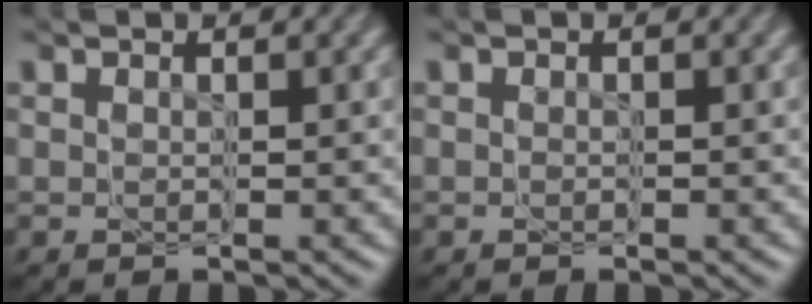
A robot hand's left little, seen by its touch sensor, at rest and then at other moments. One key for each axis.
{"total": 0.0}